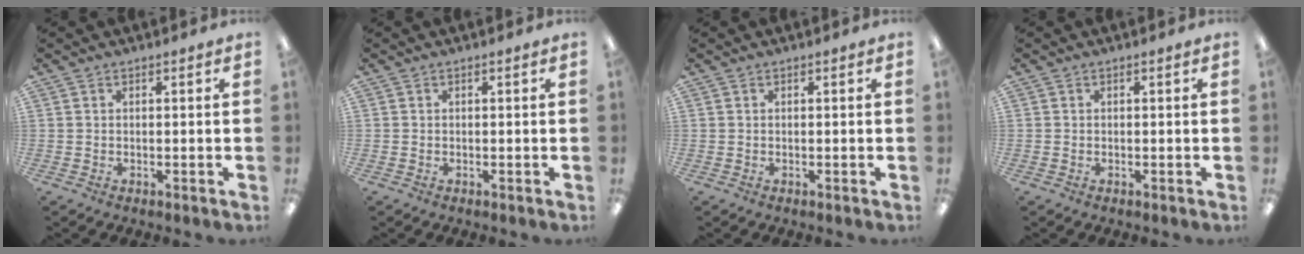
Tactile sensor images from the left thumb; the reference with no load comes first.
{"total": 0.0}
{"total": 0.0}
{"total": 0.0}